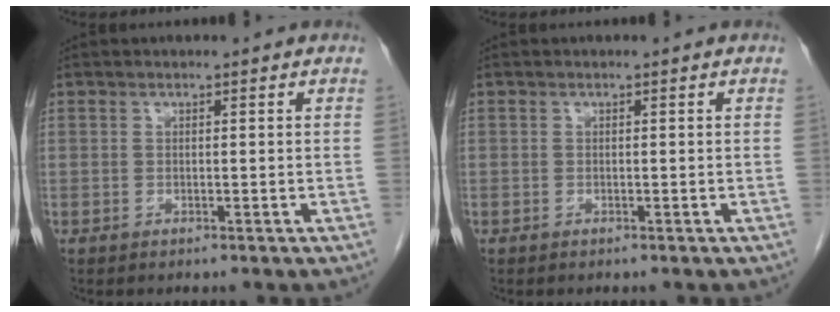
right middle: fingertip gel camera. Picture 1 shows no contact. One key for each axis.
{"total": 0.0}